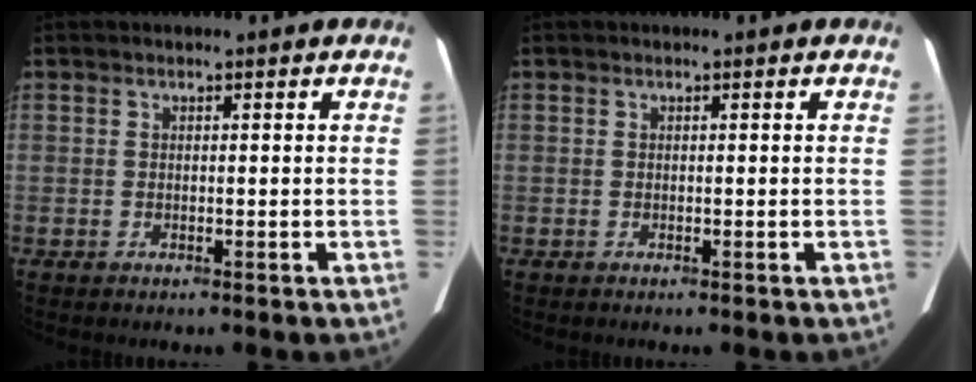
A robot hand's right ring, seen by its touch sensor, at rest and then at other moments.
{"total": 0.0}